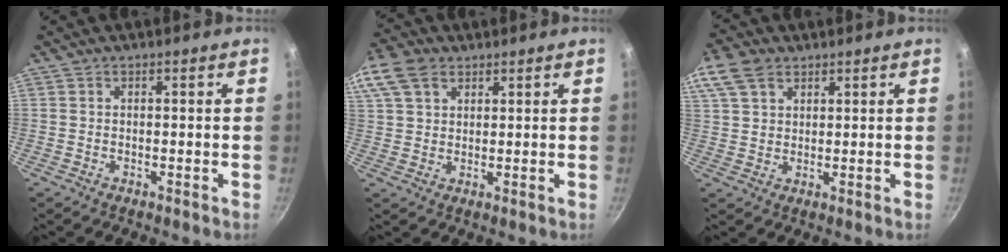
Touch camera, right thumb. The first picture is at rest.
{"total": 11.6, "force": [5.9, 7.9, 6.2], "torque": [-0.133, 0.022, 0.111]}
{"total": 8.6, "force": [4.7, 5.6, 4.5], "torque": [-0.082, 0.005, 0.087]}